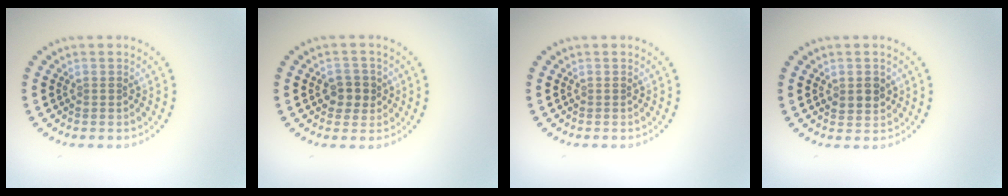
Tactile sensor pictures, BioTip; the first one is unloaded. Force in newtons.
{"total": 2.2, "press": 2.1, "slide": 0.6}
{"total": 0.0}
{"total": 1.7, "press": 1.7, "slide": 0.3}